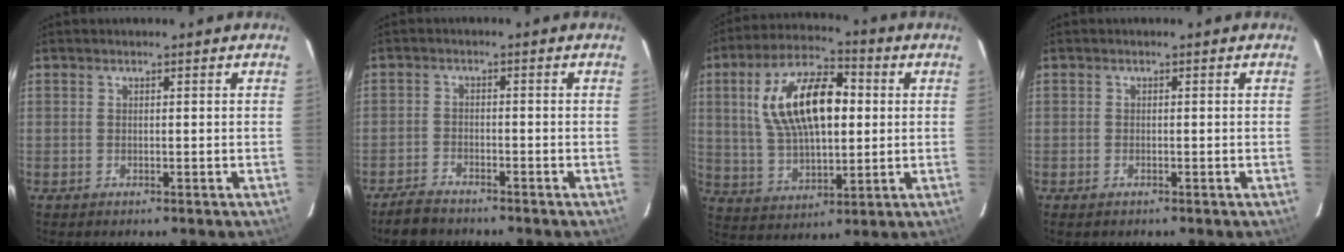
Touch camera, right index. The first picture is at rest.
{"total": 4.9, "force": [-4.3, 1.7, 1.5], "torque": [-0.053, 0.000, -0.078]}
{"total": 17.7, "force": [3.4, 8.5, 15.1], "torque": [-0.282, 0.024, 0.065]}
{"total": 1.1, "force": [-0.8, 0.5, 0.5], "torque": [-0.011, -0.003, -0.015]}